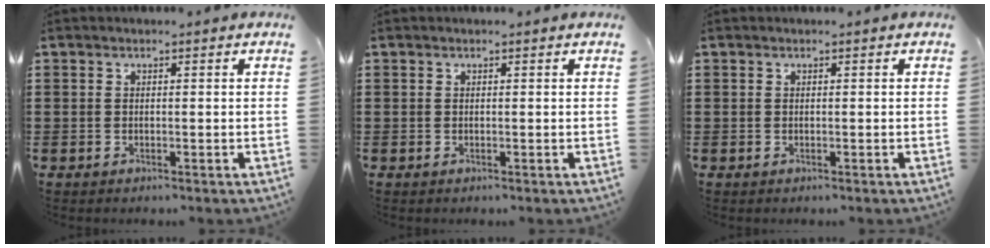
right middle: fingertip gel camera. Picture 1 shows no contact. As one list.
[{"total": 0.0}, {"total": 0.0}]